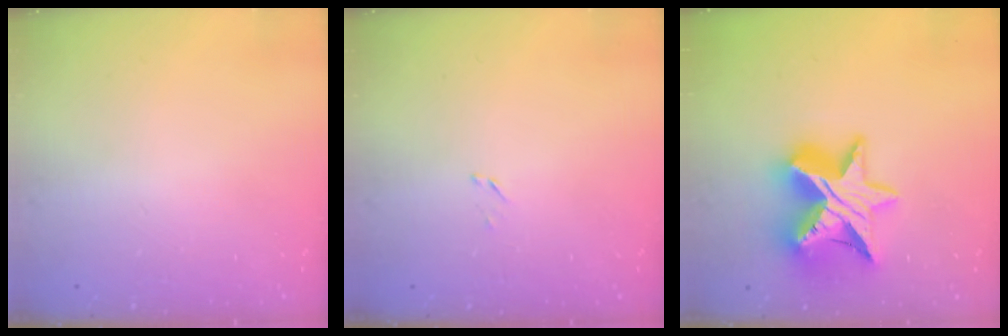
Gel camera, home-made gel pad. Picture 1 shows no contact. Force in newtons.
{"total": 1.4, "press": 1.4, "slide": 0.2}
{"total": 16.8, "press": 16.8, "slide": 1.1}